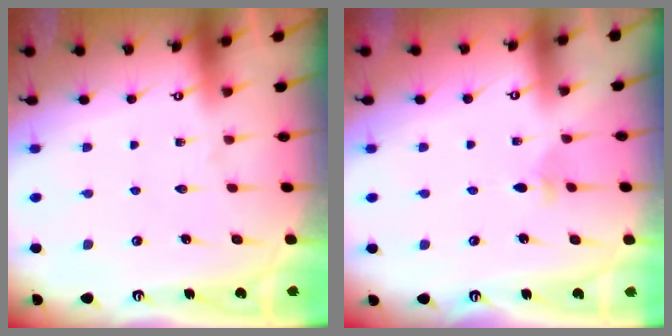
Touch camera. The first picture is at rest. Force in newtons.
{"total": 2.2, "press": 2.2, "slide": 0.5}